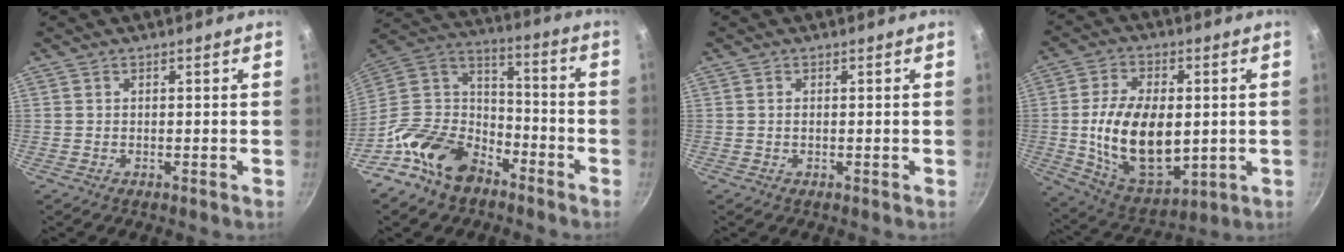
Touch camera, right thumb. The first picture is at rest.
{"total": 18.0, "force": [-10.8, 11.5, 8.6], "torque": [-0.127, 0.089, -0.208]}
{"total": 1.0, "force": [-0.1, 0.7, 0.7], "torque": [-0.012, 0.002, -0.002]}
{"total": 19.3, "force": [-0.4, 11.7, 15.4], "torque": [-0.250, -0.011, 0.009]}